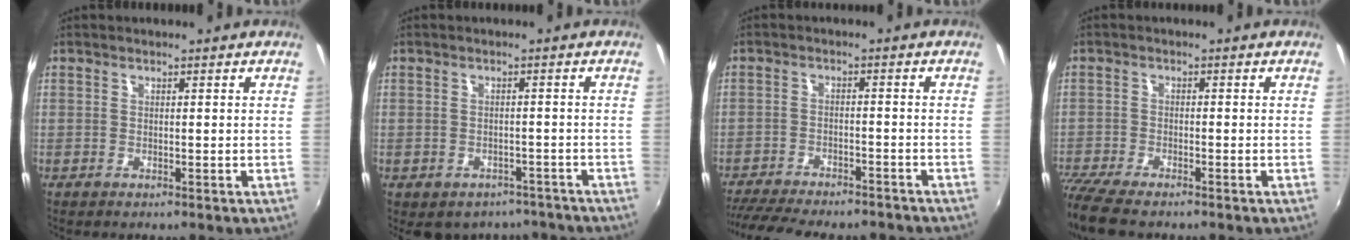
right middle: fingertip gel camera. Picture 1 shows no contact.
{"total": 9.1, "force": [-6.9, 5.1, 3.0], "torque": [-0.064, -0.005, -0.079]}
{"total": 16.3, "force": [-14.1, 3.9, 7.2], "torque": [-0.153, -0.029, -0.204]}
{"total": 6.7, "force": [-5.8, 1.6, 3.1], "torque": [-0.085, -0.031, -0.110]}